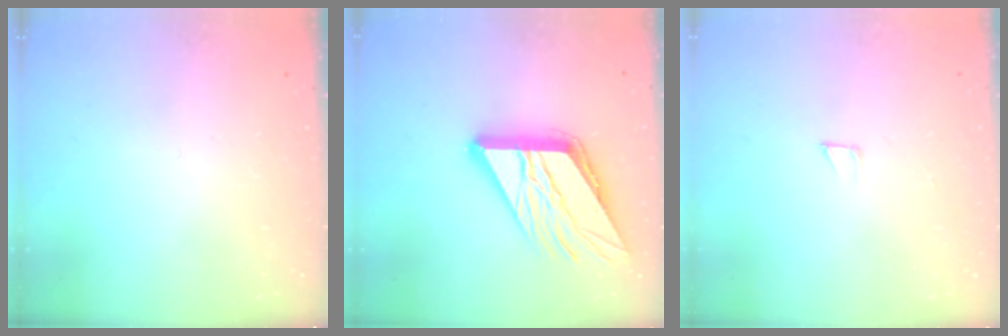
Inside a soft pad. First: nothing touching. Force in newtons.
{"total": 15.8, "press": 15.7, "slide": 1.5}
{"total": 1.7, "press": 1.7, "slide": 0.1}